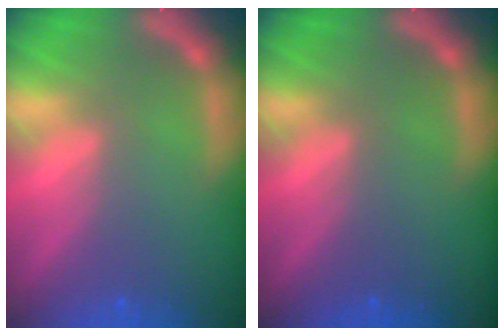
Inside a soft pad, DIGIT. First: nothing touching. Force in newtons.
{"total": 0.0}